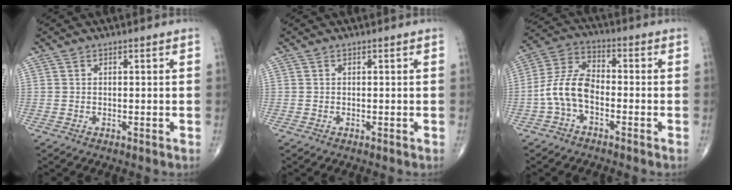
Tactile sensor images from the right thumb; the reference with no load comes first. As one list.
[{"total": 0.0}, {"total": 8.7, "force": [-2.7, 4.8, 6.7], "torque": [-0.136, 0.035, -0.062]}]